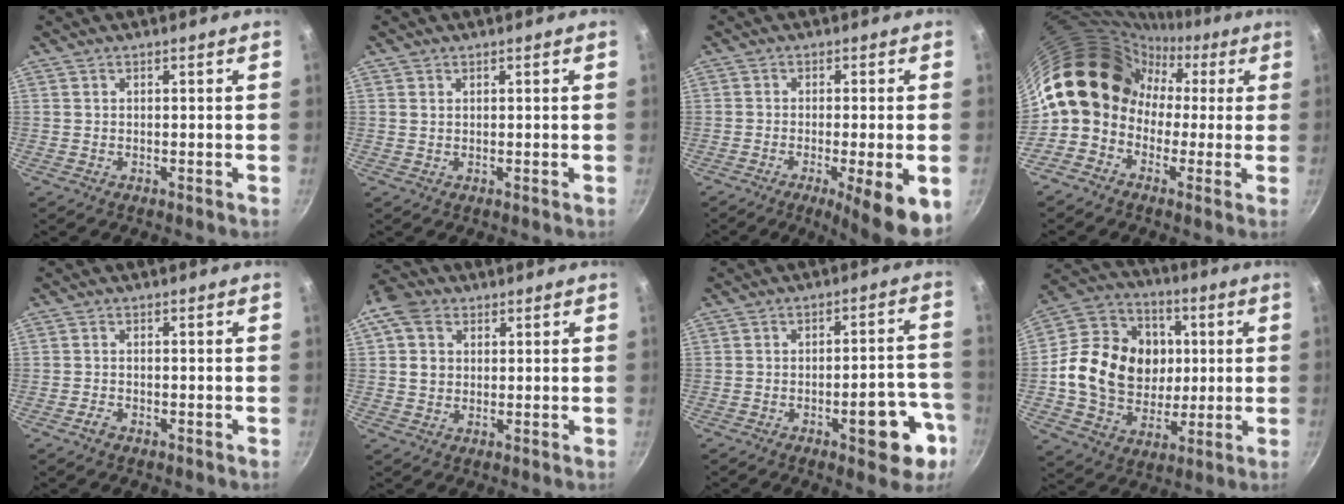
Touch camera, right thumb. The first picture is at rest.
{"total": 0.7, "force": [0.4, 0.6, 0.3], "torque": [-0.006, 0.000, 0.006]}
{"total": 9.9, "force": [-3.7, 1.5, 9.1], "torque": [-0.133, 0.002, -0.053]}
{"total": 17.4, "force": [-0.8, 14.9, 8.8], "torque": [-0.108, 0.064, -0.033]}
{"total": 1.7, "force": [-1.1, 0.9, 1.0], "torque": [-0.024, 0.008, -0.023]}
{"total": 8.1, "force": [2.1, 6.6, 4.2], "torque": [-0.065, 0.009, 0.028]}
{"total": 11.5, "force": [-5.1, 4.6, 9.2], "torque": [-0.081, 0.039, -0.061]}
{"total": 21.9, "force": [1.2, 18.0, 12.4], "torque": [-0.197, 0.021, 0.024]}